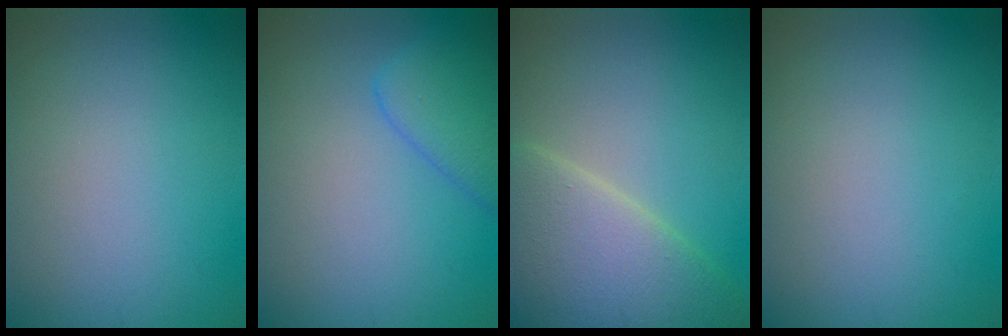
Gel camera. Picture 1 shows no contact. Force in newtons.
{"total": 3.5, "press": 3.5, "slide": 0.2}
{"total": 7.6, "press": 7.6, "slide": 0.4}
{"total": 0.0}